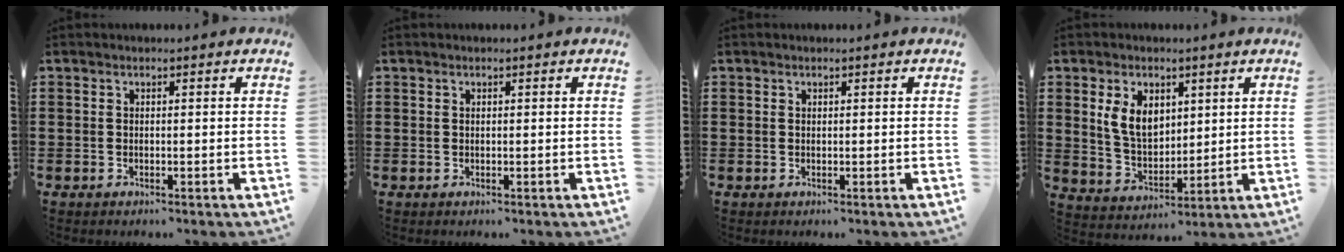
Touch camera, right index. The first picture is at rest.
{"total": 0.0}
{"total": 0.0}
{"total": 7.0, "force": [2.5, 4.5, 4.7], "torque": [-0.107, 0.007, 0.042]}